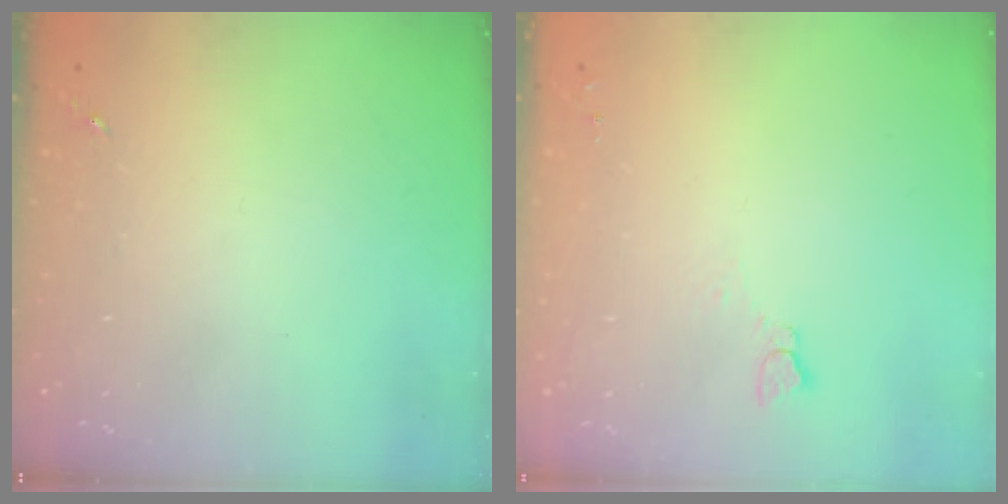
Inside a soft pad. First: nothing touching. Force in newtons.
{"total": 2.7, "press": 2.7, "slide": 0.3}